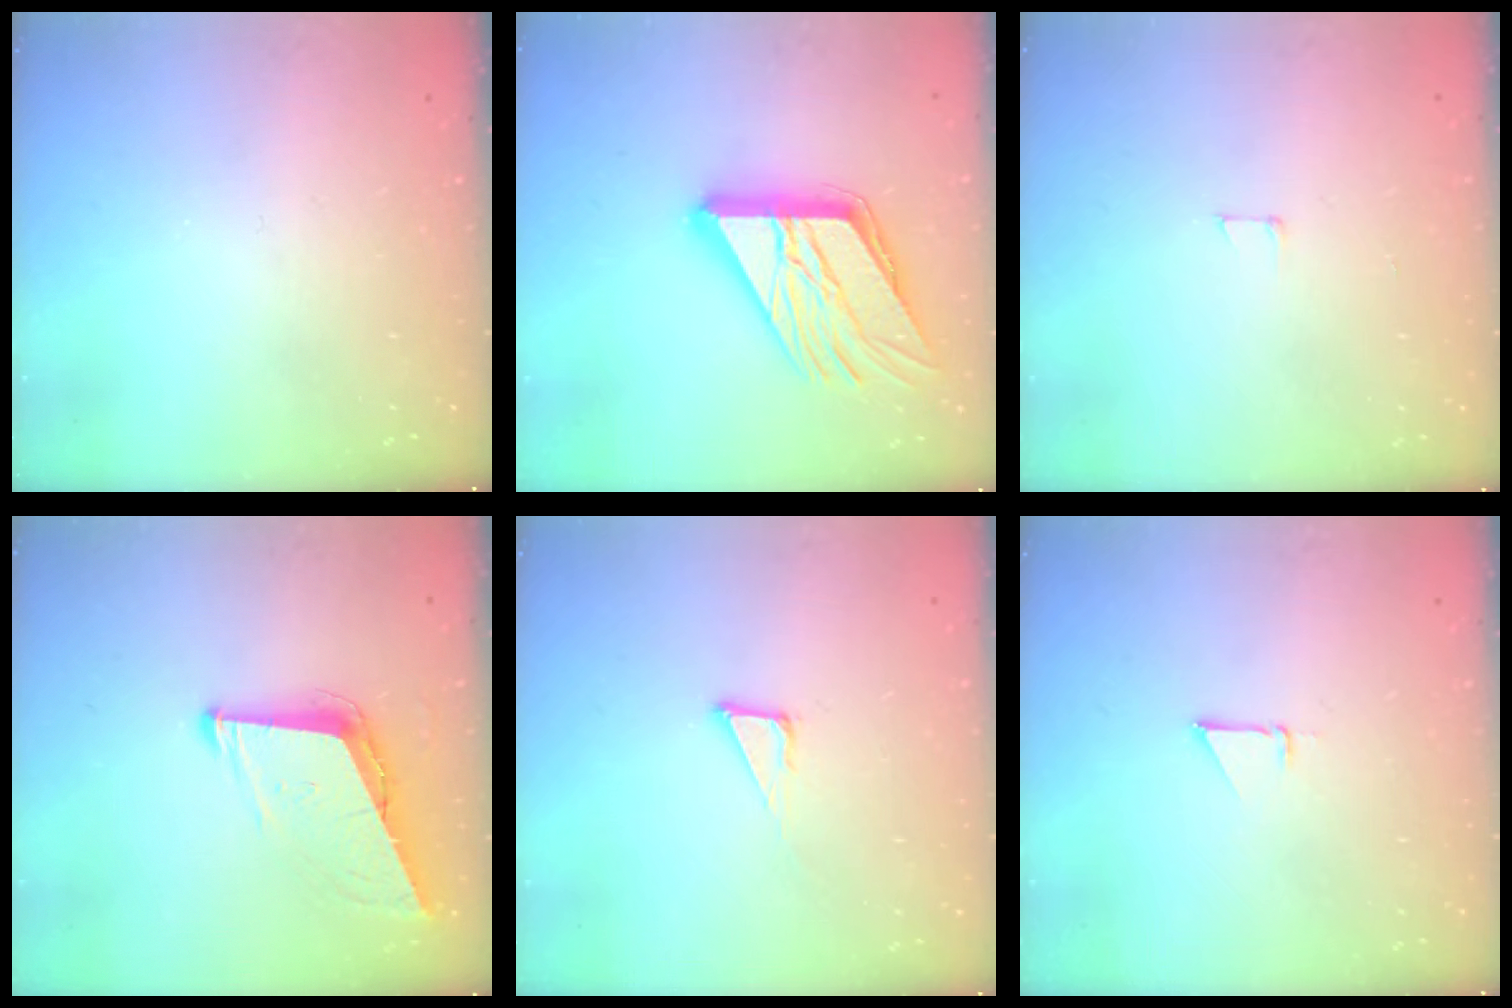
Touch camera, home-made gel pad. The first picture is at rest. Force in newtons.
{"total": 21.5, "press": 21.3, "slide": 2.9}
{"total": 2.9, "press": 2.9, "slide": 0.2}
{"total": 9.0, "press": 8.6, "slide": 2.6}
{"total": 3.8, "press": 3.7, "slide": 0.2}
{"total": 1.9, "press": 1.9, "slide": 0.0}